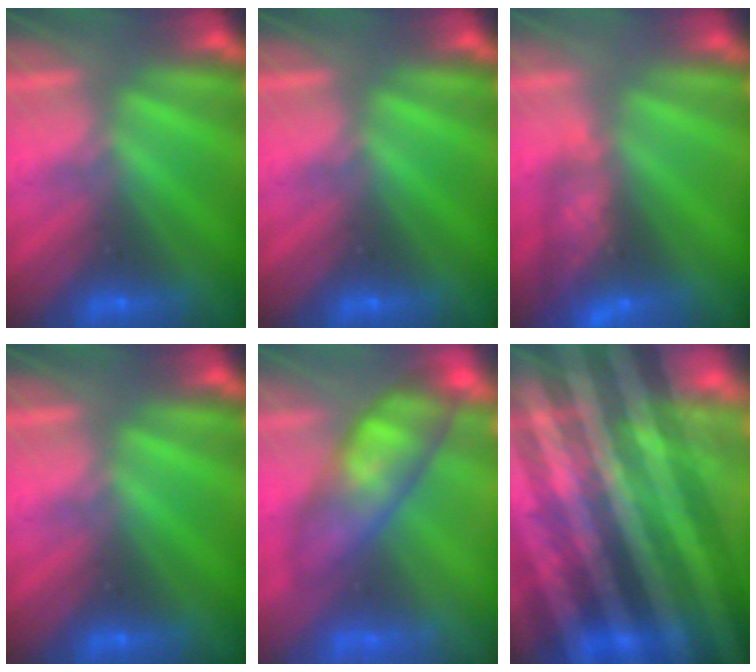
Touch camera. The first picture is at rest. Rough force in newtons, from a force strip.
{"total": 0.0}
{"total": 7.8}
{"total": 0.0}
{"total": 4.4}
{"total": 8.1}